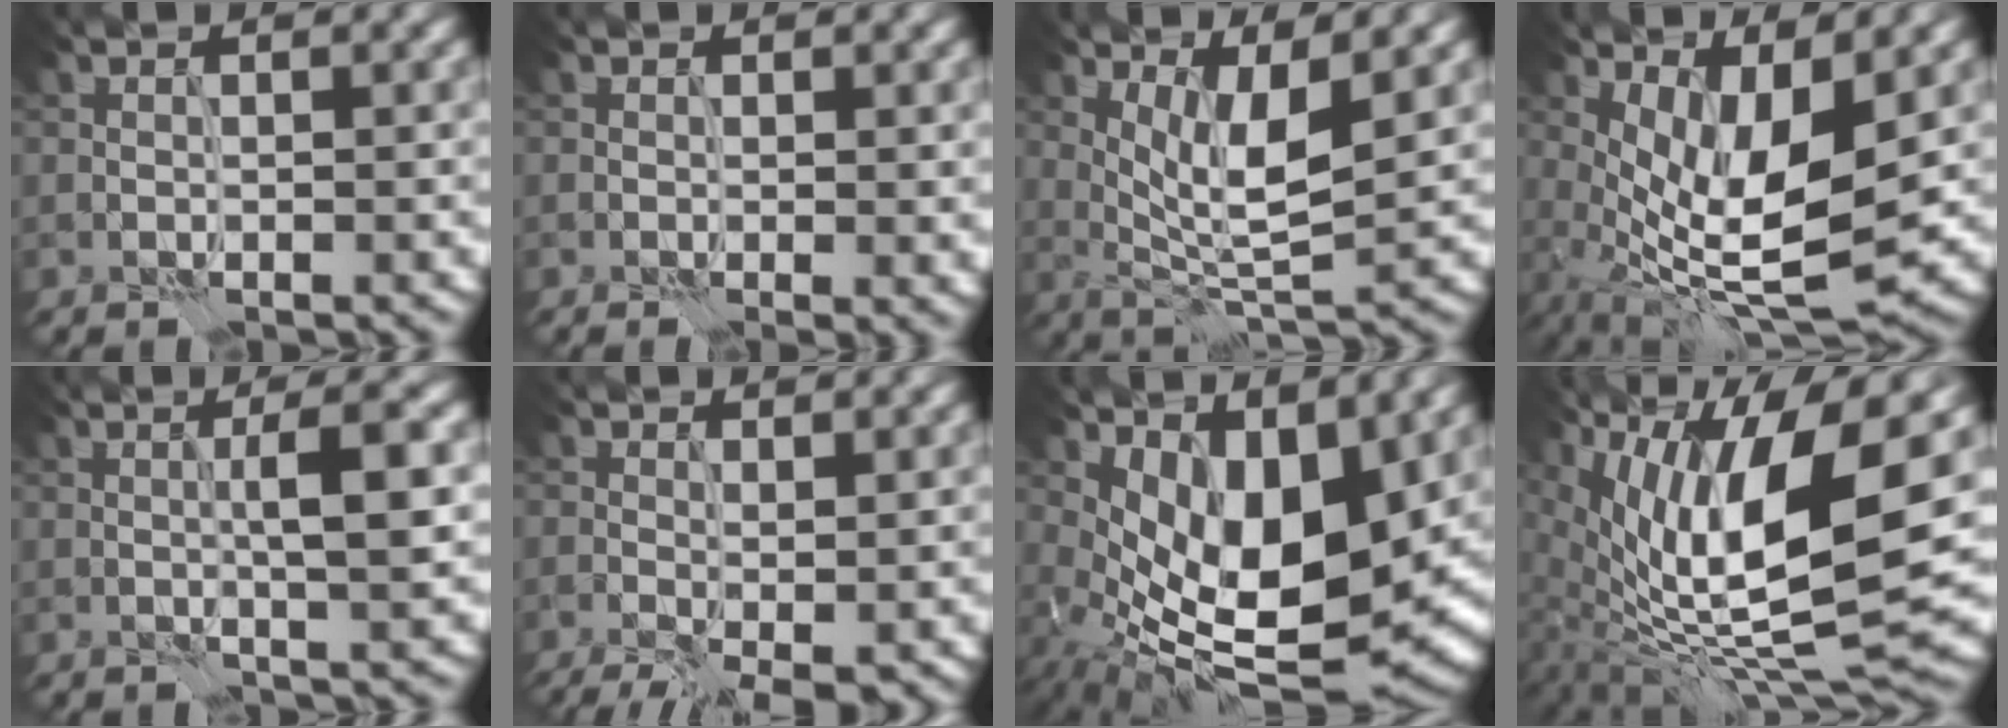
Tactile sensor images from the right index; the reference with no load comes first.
{"total": 1.0, "force": [0.2, 0.1, 1.0], "torque": [-0.015, -0.004, 0.005]}
{"total": 5.3, "force": [1.8, 1.3, 4.8], "torque": [-0.087, -0.013, 0.037]}
{"total": 9.1, "force": [0.2, 2.9, 8.6], "torque": [-0.162, -0.011, 0.006]}
{"total": 3.8, "force": [0.1, 0.4, 3.8], "torque": [-0.056, 0.009, -0.002]}
{"total": 4.4, "force": [-1.2, 1.5, 4.0], "torque": [-0.070, -0.011, -0.017]}
{"total": 11.9, "force": [1.0, 6.0, 10.2], "torque": [-0.167, -0.027, 0.028]}
{"total": 13.8, "force": [3.4, 4.5, 12.6], "torque": [-0.227, -0.004, 0.062]}